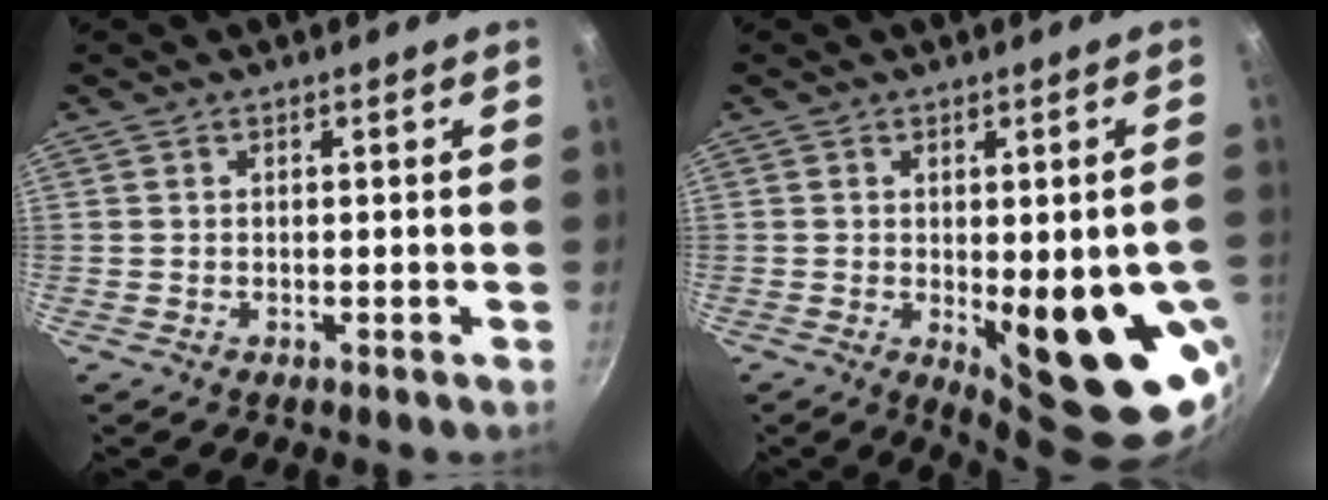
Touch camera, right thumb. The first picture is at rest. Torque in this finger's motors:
{"motor_torque": [2.54, 2.46, 2.06, -0.71, 0.20]}